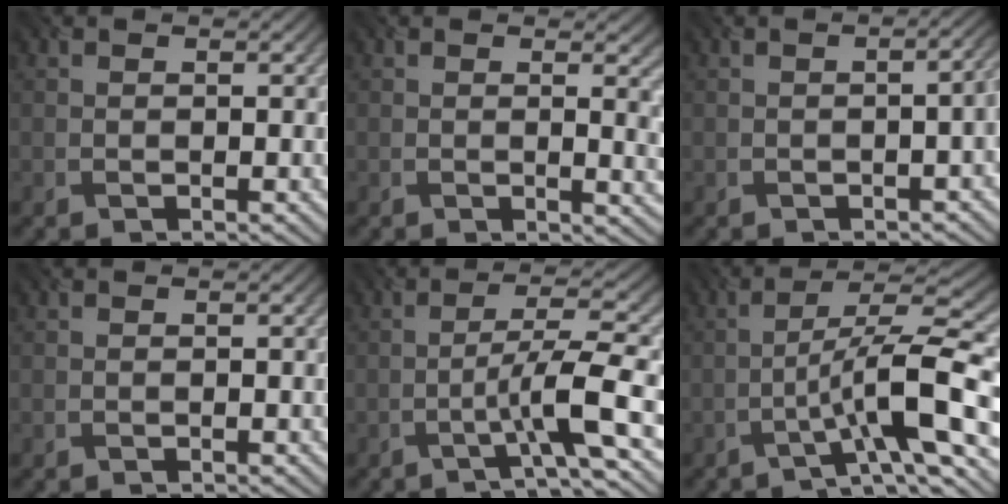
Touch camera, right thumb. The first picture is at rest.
{"total": 3.2, "force": [0.6, 0.8, 3.1], "torque": [-0.045, -0.004, 0.011]}
{"total": 2.5, "force": [-0.6, 0.9, 2.3], "torque": [-0.026, 0.006, -0.007]}
{"total": 0.0}
{"total": 7.5, "force": [-3.2, 0.7, 6.8], "torque": [-0.105, 0.023, -0.064]}
{"total": 10.5, "force": [-4.1, 1.8, 9.5], "torque": [-0.145, 0.024, -0.079]}